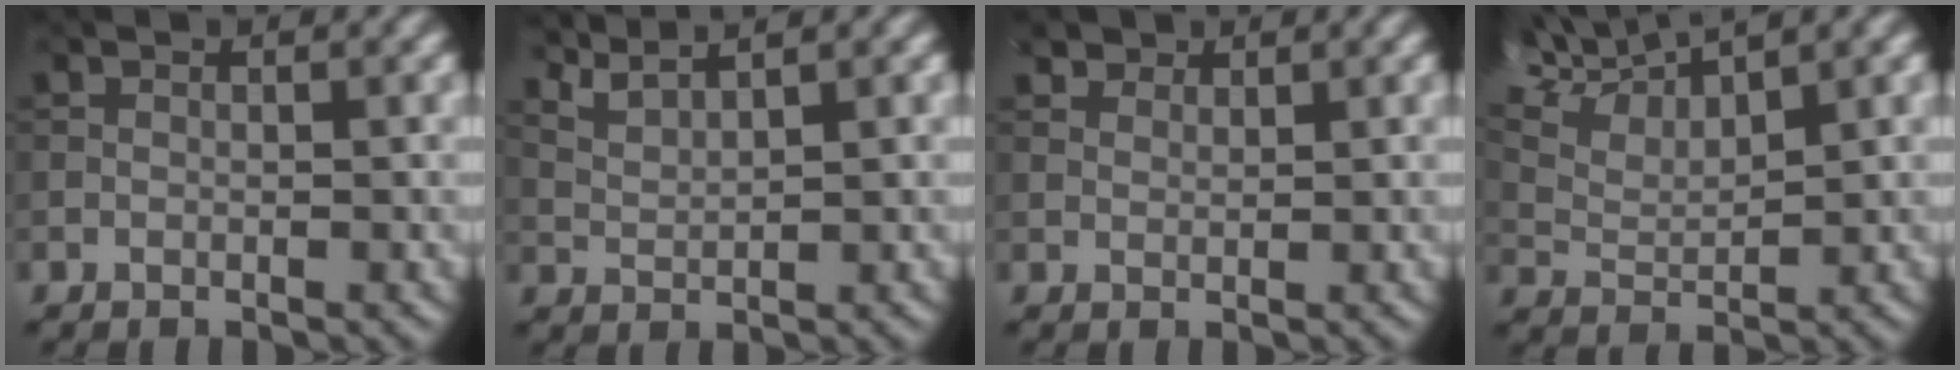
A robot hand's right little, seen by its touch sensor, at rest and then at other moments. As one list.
[{"total": 2.3, "force": [2.2, -0.4, 0.5], "torque": [-0.034, -0.001, 0.069]}, {"total": 1.2, "force": [0.8, -0.4, -0.8], "torque": [-0.010, -0.012, 0.051]}, {"total": 7.0, "force": [6.2, 1.2, 3.1], "torque": [-0.101, 0.012, 0.123]}]